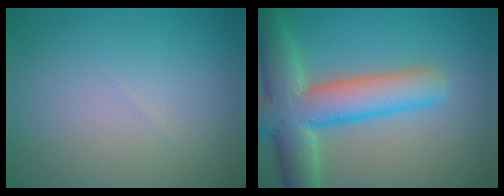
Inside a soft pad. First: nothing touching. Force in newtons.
{"total": 9.1, "press": 9.1, "slide": 0.4}